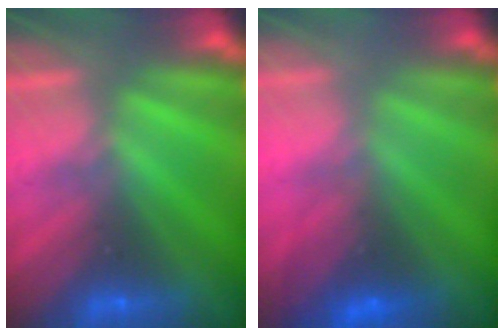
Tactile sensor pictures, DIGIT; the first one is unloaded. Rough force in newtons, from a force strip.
{"total": 2.8}